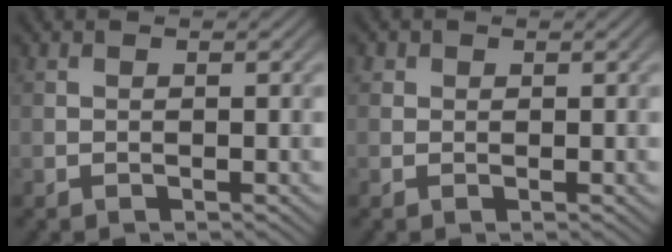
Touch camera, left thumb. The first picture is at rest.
{"total": 1.1, "force": [0.5, 1.0, 0.2], "torque": [0.000, -0.002, 0.004]}